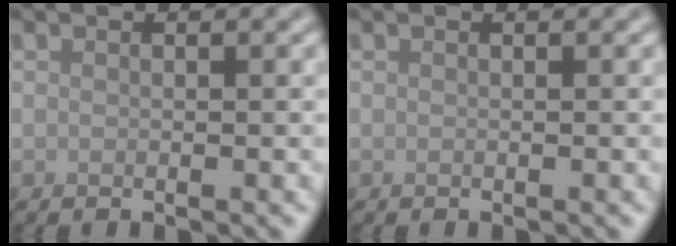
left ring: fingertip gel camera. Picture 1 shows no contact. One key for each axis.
{"total": 0.0}